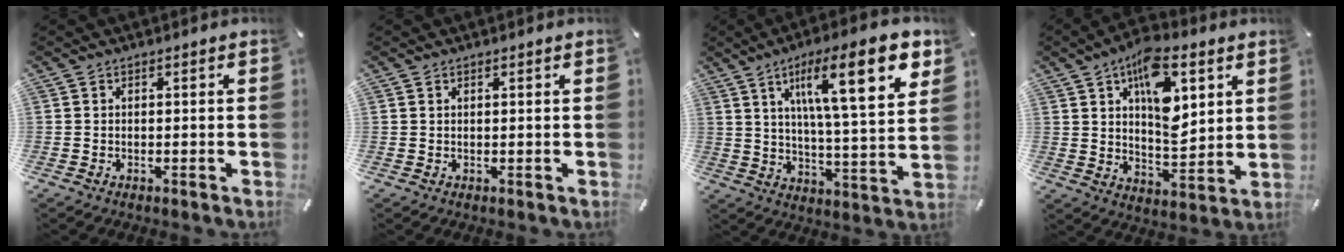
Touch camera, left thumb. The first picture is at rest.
{"total": 0.5, "force": [0.3, 0.0, 0.4], "torque": [-0.008, -0.001, 0.006]}
{"total": 20.0, "force": [10.0, 5.0, 16.5], "torque": [-0.257, -0.040, 0.146]}
{"total": 15.7, "force": [6.8, 8.2, 11.5], "torque": [-0.165, -0.023, 0.116]}